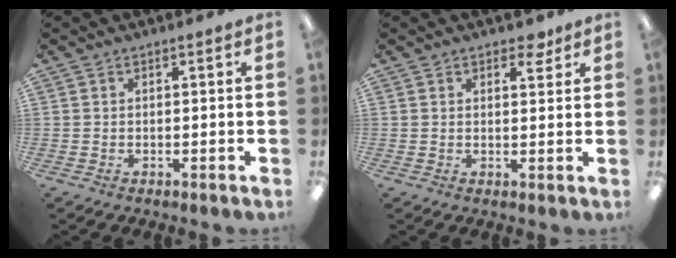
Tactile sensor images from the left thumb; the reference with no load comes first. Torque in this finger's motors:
{"motor_torque": [-0.14, -0.08, -0.27, 0.35, 0.00]}